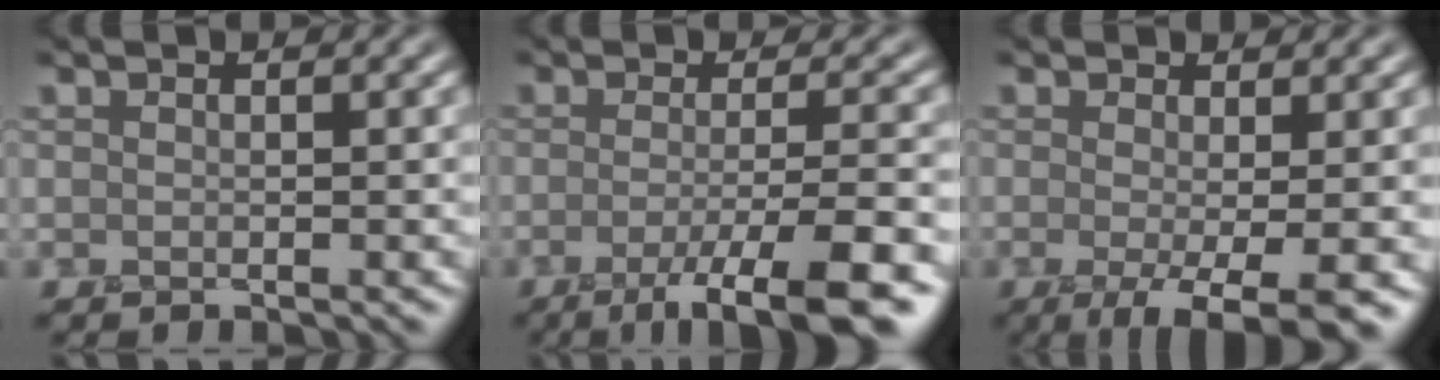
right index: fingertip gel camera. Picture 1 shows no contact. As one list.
[{"total": 7.0, "force": [-3.8, 1.3, 5.7], "torque": [-0.081, -0.006, -0.066]}, {"total": 5.4, "force": [-2.0, 1.2, 4.8], "torque": [-0.070, -0.014, -0.030]}]